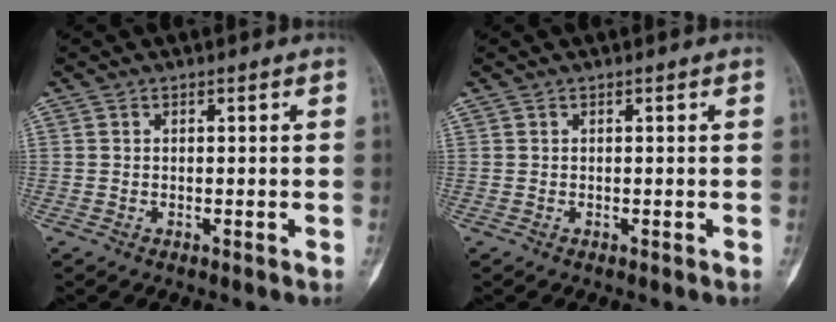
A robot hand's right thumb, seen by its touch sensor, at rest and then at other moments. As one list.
[{"total": 0.0}]